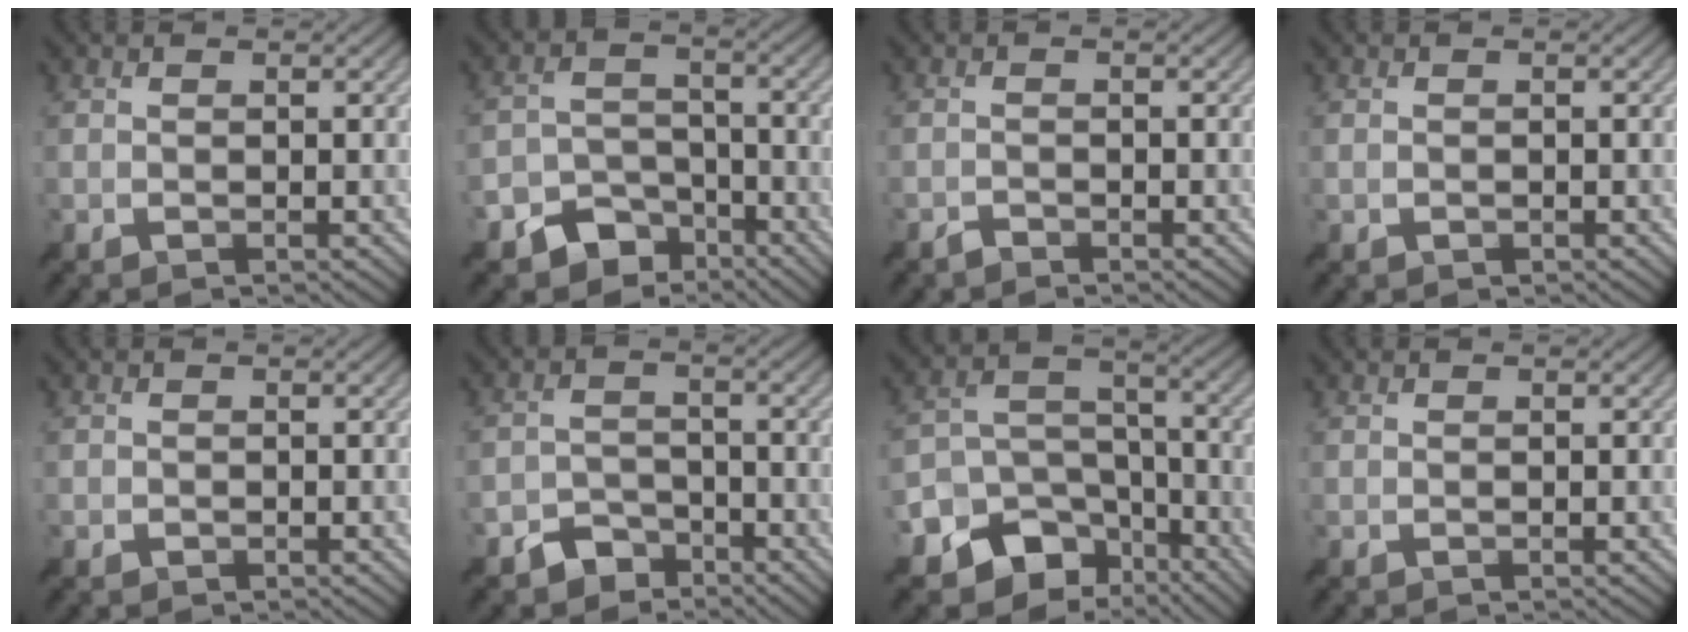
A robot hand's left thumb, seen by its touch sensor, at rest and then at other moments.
{"total": 7.2, "force": [-5.0, 4.6, 2.3], "torque": [-0.041, -0.006, -0.097]}
{"total": 1.0, "force": [-1.0, 0.3, 0.2], "torque": [-0.003, 0.001, -0.022]}
{"total": 0.7, "force": [-0.3, 0.6, 0.3], "torque": [-0.007, -0.001, -0.006]}
{"total": 0.6, "force": [-0.3, 0.5, 0.0], "torque": [0.003, -0.003, -0.005]}
{"total": 4.3, "force": [-3.3, 2.4, 1.2], "torque": [-0.018, 0.002, -0.067]}
{"total": 14.7, "force": [-9.7, 10.3, 4.2], "torque": [-0.126, -0.032, -0.136]}
{"total": 0.0}